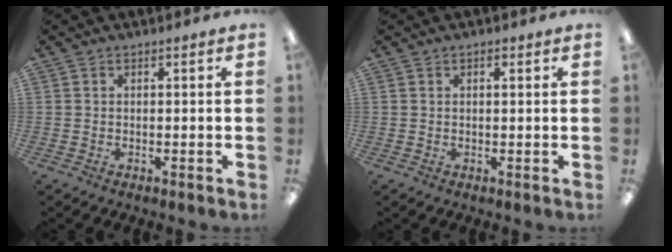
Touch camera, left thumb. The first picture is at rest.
{"total": 0.8, "force": [0.5, 0.3, 0.6], "torque": [-0.013, 0.002, 0.009]}